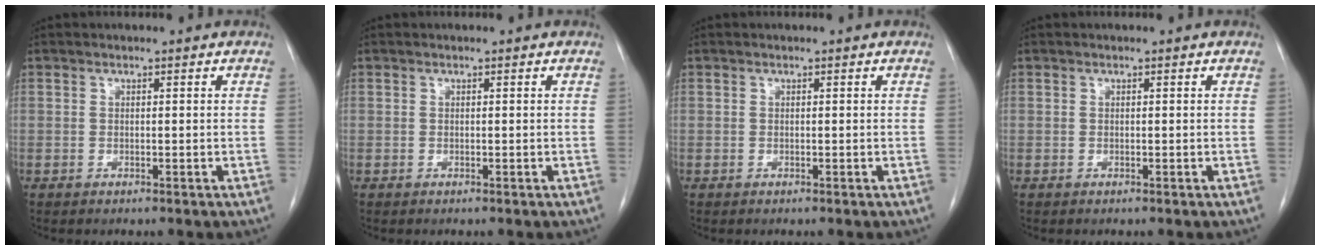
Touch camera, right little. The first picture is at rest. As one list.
[{"total": 0.0}, {"total": 0.0}, {"total": 0.0}]